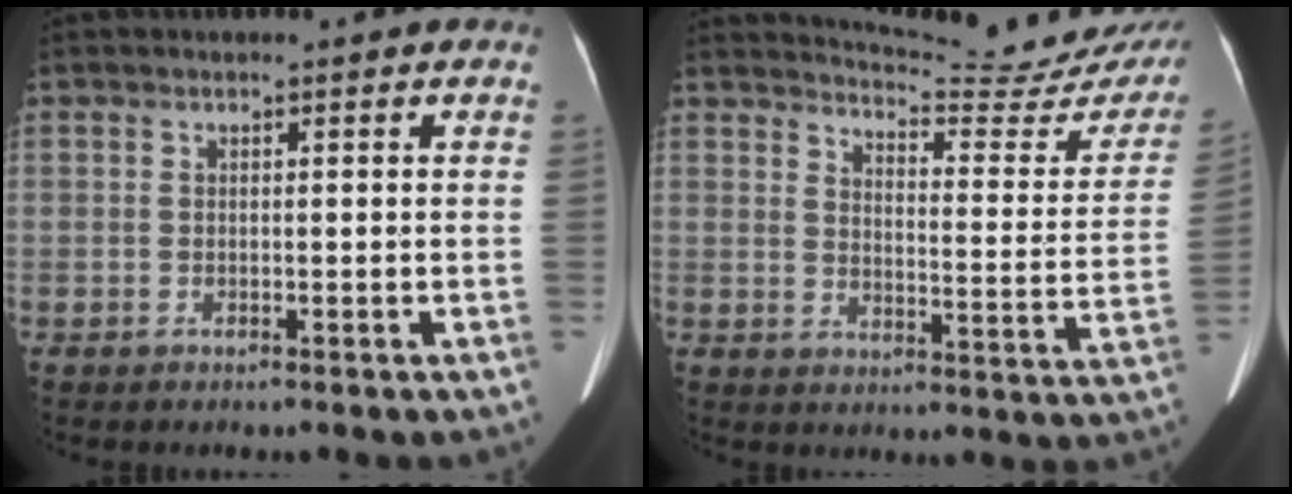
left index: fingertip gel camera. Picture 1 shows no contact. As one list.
[{"total": 19.8, "force": [19.4, 1.6, 3.9], "torque": [-0.054, -0.106, 0.215]}]